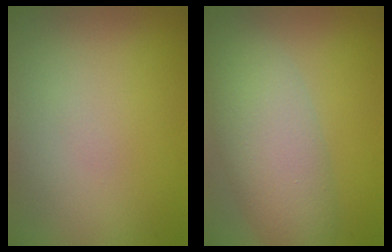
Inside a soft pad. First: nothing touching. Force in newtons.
{"total": 6.1, "press": 6.1, "slide": 0.4}